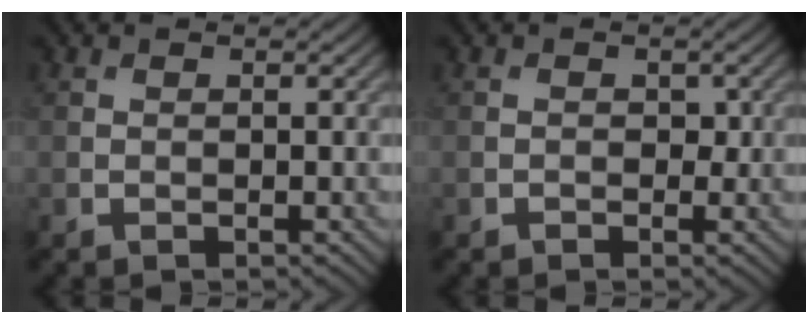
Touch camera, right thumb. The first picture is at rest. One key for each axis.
{"total": 0.9, "fx": -0.2, "fy": 0.7, "fz": 0.5, "tx": -0.002, "ty": -0.006, "tz": -0.006}